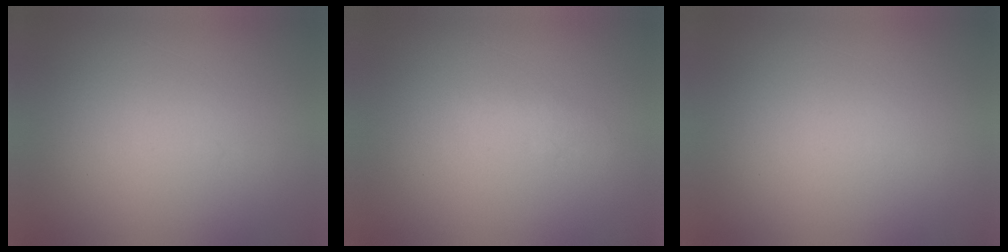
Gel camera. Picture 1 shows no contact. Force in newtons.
{"total": 1.2}
{"total": 0.0}